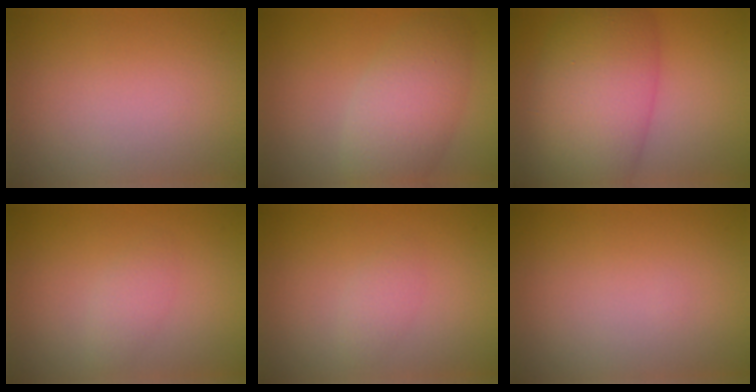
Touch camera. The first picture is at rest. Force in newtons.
{"total": 5.3, "press": 5.3, "slide": 0.3}
{"total": 10.2, "press": 10.2, "slide": 0.4}
{"total": 1.4, "press": 1.4, "slide": 0.0}
{"total": 1.2, "press": 1.2, "slide": 0.1}
{"total": 0.0}